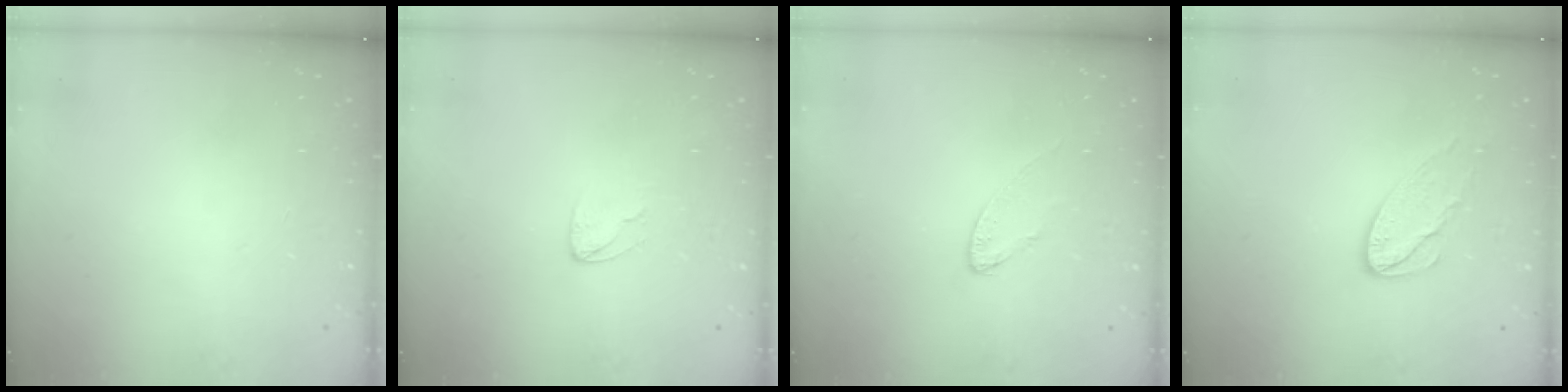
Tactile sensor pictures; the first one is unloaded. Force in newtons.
{"total": 3.8, "press": 3.8, "slide": 0.3}
{"total": 5.1, "press": 5.1, "slide": 0.4}
{"total": 8.1, "press": 8.1, "slide": 0.5}